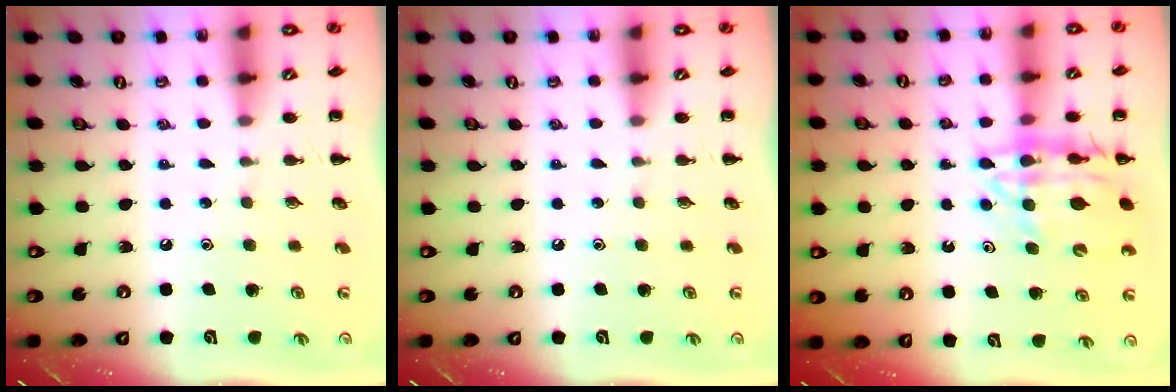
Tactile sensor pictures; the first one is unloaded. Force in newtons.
{"total": 0.0}
{"total": 14.7, "press": 14.3, "slide": 3.3}